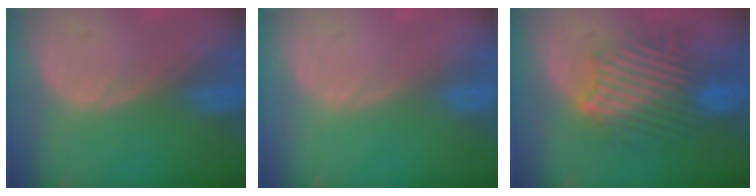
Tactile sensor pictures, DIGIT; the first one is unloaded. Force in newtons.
{"total": 0.0}
{"total": 9.1, "press": 9.1, "slide": 0.6}